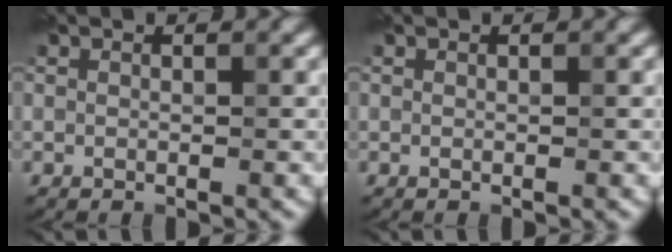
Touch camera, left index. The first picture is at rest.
{"total": 0.0}